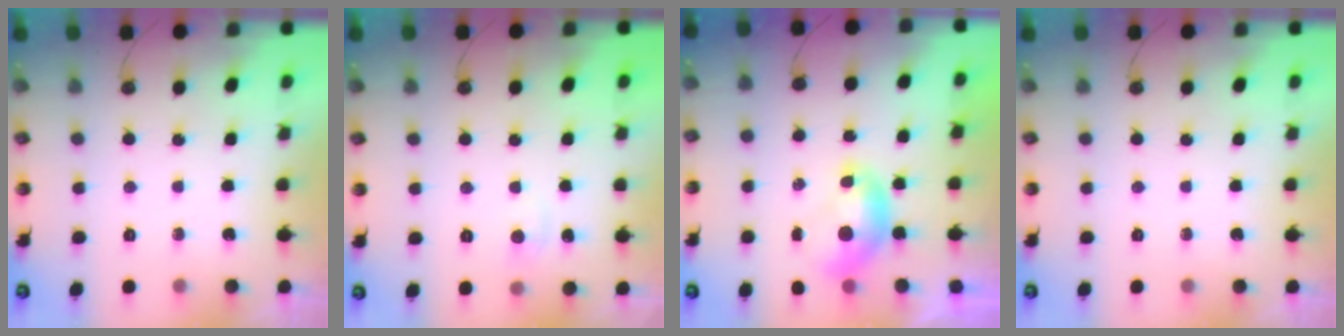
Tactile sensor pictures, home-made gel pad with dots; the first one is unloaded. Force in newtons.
{"total": 2.4, "press": 2.4, "slide": 0.4}
{"total": 0.0}
{"total": 0.0}